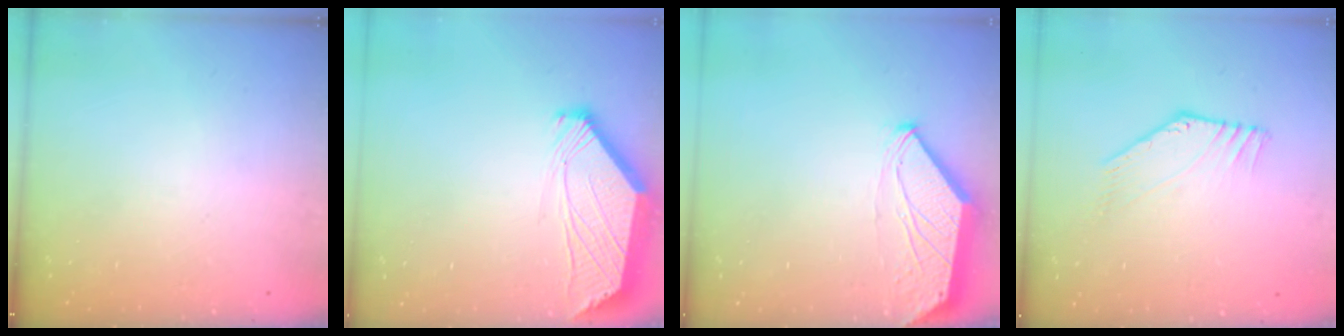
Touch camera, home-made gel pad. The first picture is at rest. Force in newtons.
{"total": 2.4, "press": 2.4, "slide": 0.6}
{"total": 0.0}
{"total": 2.8, "press": 2.8, "slide": 0.1}